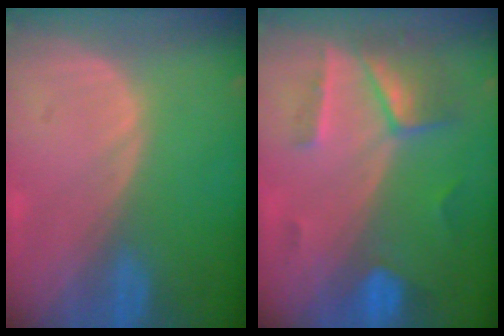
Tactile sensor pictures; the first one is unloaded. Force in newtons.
{"total": 7.4, "press": 6.5, "slide": 3.6}